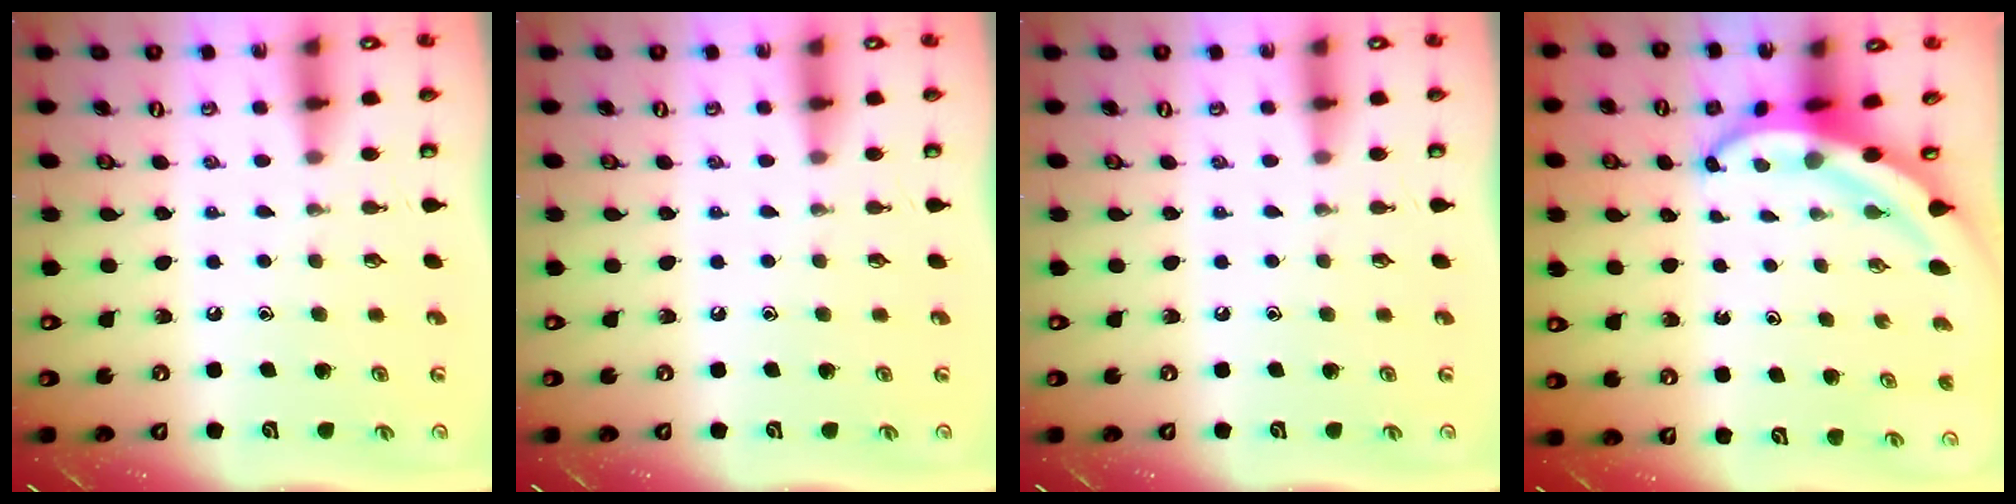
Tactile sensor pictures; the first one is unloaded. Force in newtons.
{"total": 0.0}
{"total": 0.0}
{"total": 5.2, "press": 5.2, "slide": 0.6}